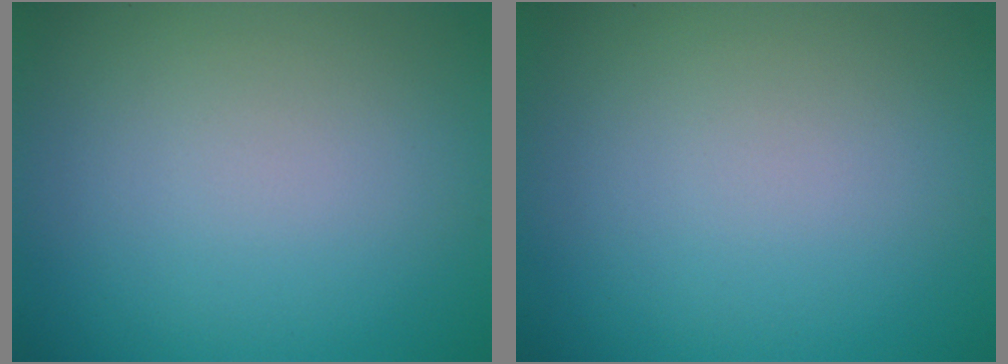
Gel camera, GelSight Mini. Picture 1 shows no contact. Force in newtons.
{"total": 0.0}